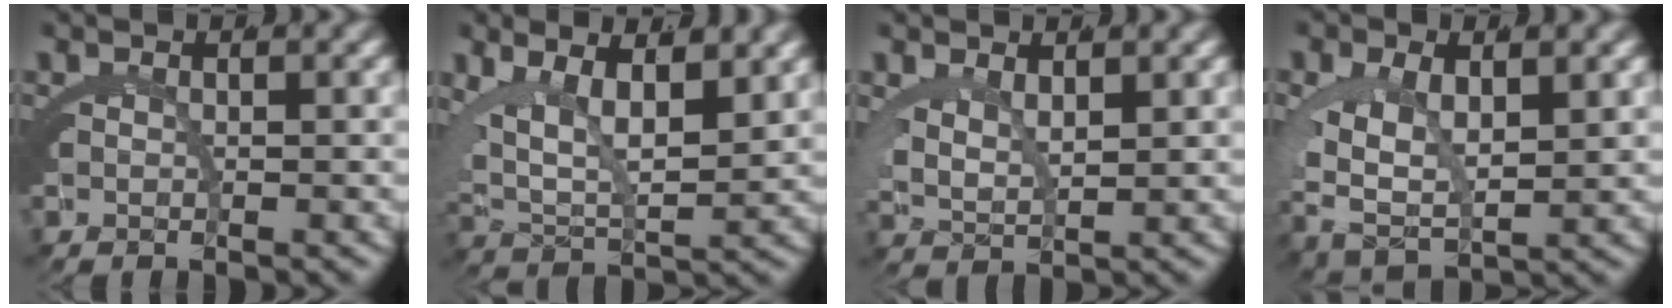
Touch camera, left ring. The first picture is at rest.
{"total": 9.1, "force": [1.8, 6.2, 6.3], "torque": [-0.122, -0.016, 0.030]}
{"total": 3.1, "force": [1.4, 1.8, 2.1], "torque": [-0.062, -0.023, 0.040]}
{"total": 6.9, "force": [-0.6, 4.8, 4.9], "torque": [-0.126, -0.036, 0.006]}